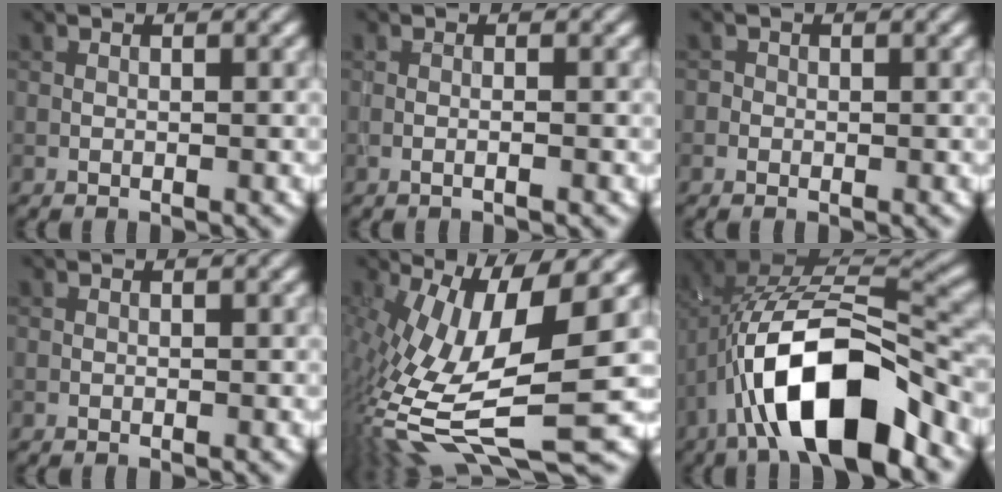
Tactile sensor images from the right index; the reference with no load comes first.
{"total": 1.0, "force": [-0.2, 0.2, 1.0], "torque": [-0.012, -0.005, -0.010]}
{"total": 0.7, "force": [-0.1, 0.7, 0.0], "torque": [0.005, -0.003, -0.005]}
{"total": 0.0}
{"total": 14.8, "force": [-2.3, 4.5, 13.9], "torque": [-0.275, -0.009, -0.034]}
{"total": 13.6, "force": [-5.6, 5.9, 10.9], "torque": [-0.192, 0.000, -0.094]}